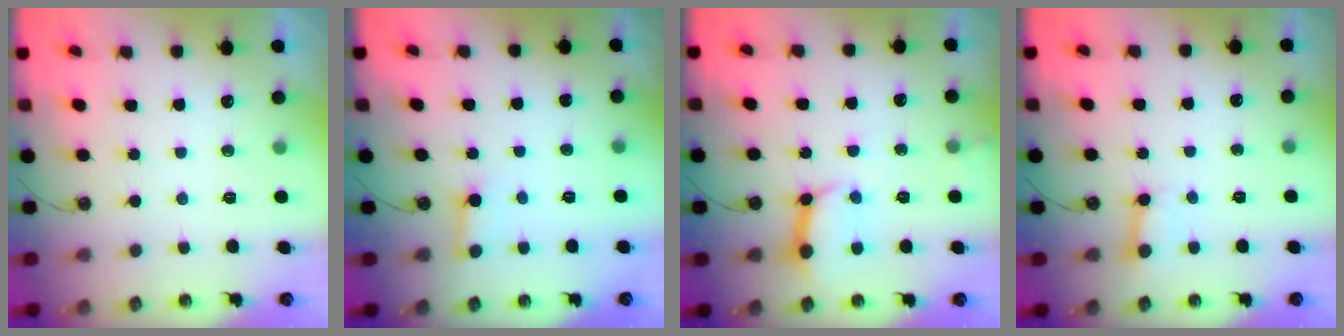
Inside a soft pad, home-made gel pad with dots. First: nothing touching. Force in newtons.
{"total": 2.7, "press": 2.7, "slide": 0.0}
{"total": 10.1, "press": 10.0, "slide": 1.1}
{"total": 5.0, "press": 5.0, "slide": 0.5}